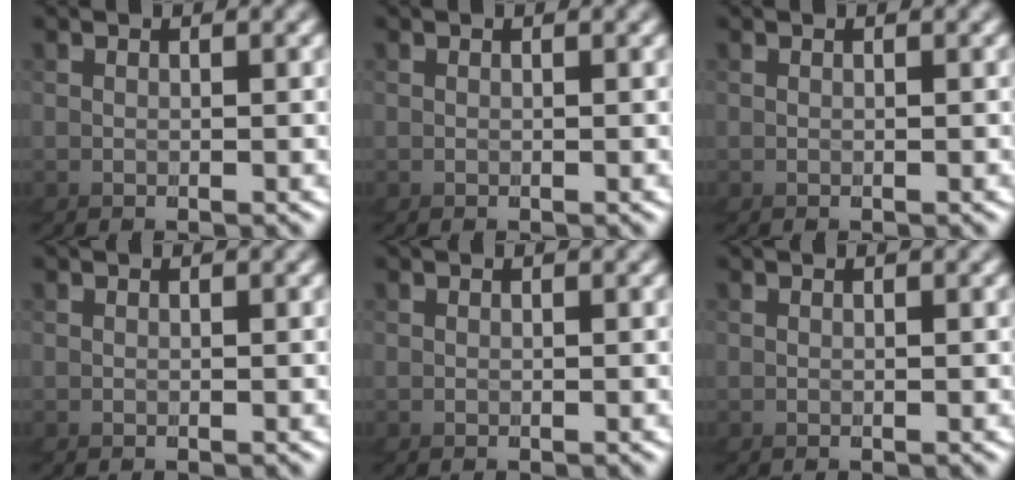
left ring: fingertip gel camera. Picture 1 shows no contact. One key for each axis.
{"total": 0.0}
{"total": 0.0}
{"total": 0.0}
{"total": 0.0}
{"total": 0.0}